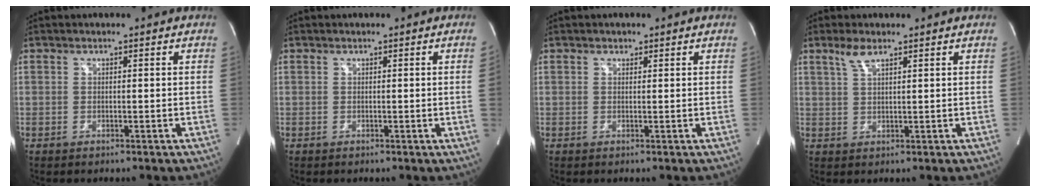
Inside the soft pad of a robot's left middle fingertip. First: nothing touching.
{"total": 0.7, "force": [-0.1, -0.3, 0.6], "torque": [-0.004, 0.000, -0.003]}
{"total": 0.7, "force": [0.4, 0.5, 0.1], "torque": [0.001, -0.001, 0.004]}
{"total": 2.8, "force": [2.0, 0.5, 1.9], "torque": [-0.046, 0.005, 0.043]}